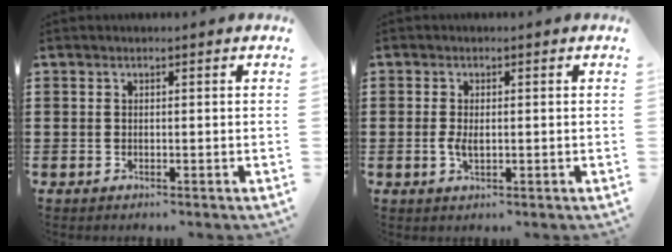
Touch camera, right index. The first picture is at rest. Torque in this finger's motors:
{"motor_torque": [2.14, 0.00, 0.08, 0.06]}